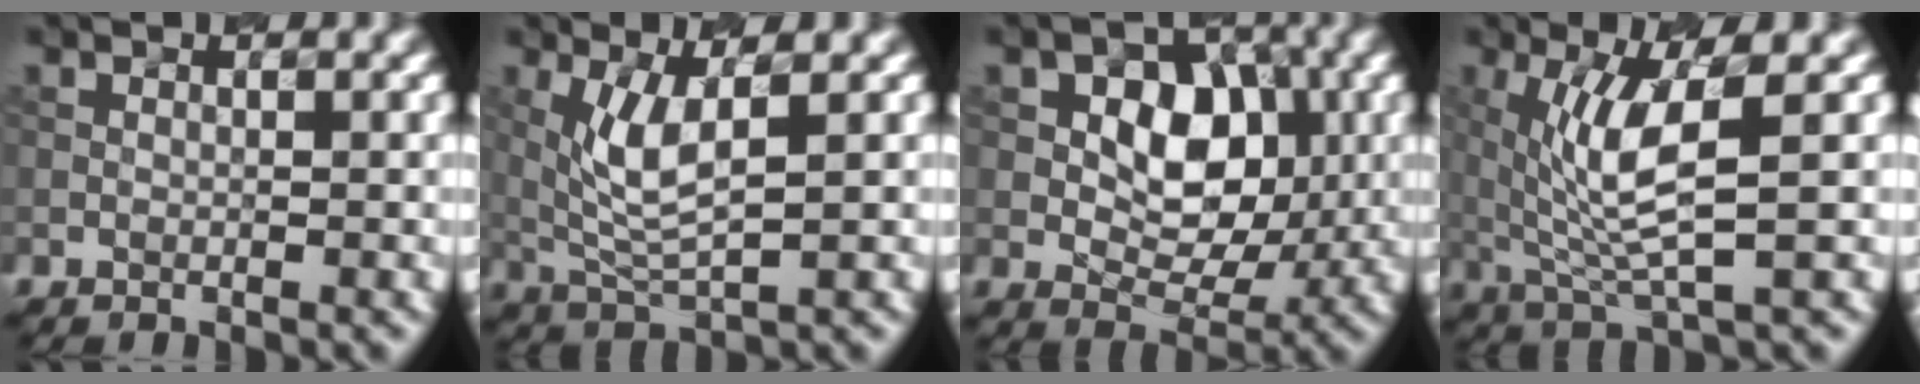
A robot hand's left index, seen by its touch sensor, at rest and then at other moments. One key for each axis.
{"total": 3.7, "fx": 0.9, "fy": 0.9, "fz": 3.5, "tx": -0.085, "ty": -0.003, "tz": 0.036}
{"total": 6.0, "fx": 0.5, "fy": 4.1, "fz": 4.3, "tx": -0.065, "ty": 0.001, "tz": 0.015}
{"total": 5.7, "fx": 0.9, "fy": 1.2, "fz": 5.5, "tx": -0.119, "ty": -0.008, "tz": 0.034}